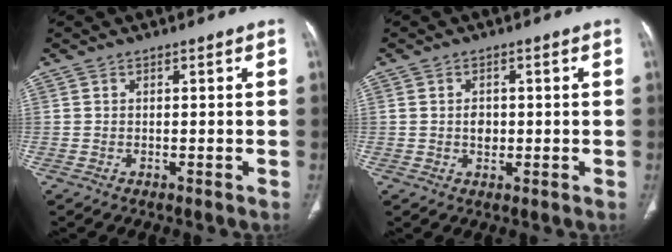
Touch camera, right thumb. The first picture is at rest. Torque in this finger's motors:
{"motor_torque": [2.67, 0.57, 0.57, -0.85, -0.01]}